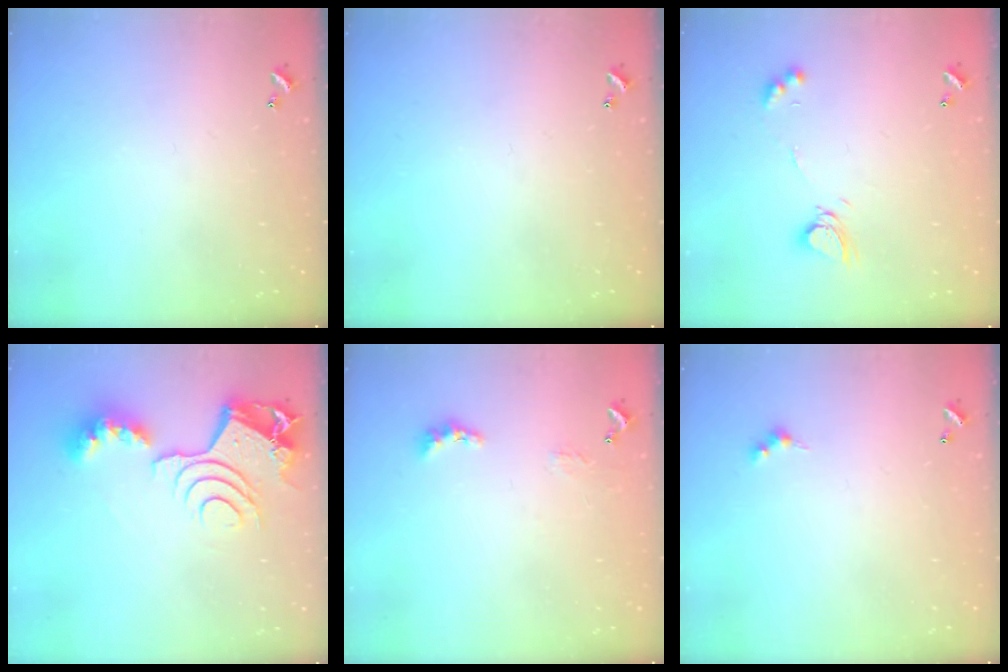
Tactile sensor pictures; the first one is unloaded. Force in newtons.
{"total": 0.0}
{"total": 7.0, "press": 7.0, "slide": 0.2}
{"total": 14.2, "press": 14.0, "slide": 1.9}
{"total": 2.3, "press": 2.2, "slide": 0.7}
{"total": 2.4, "press": 2.4, "slide": 0.4}